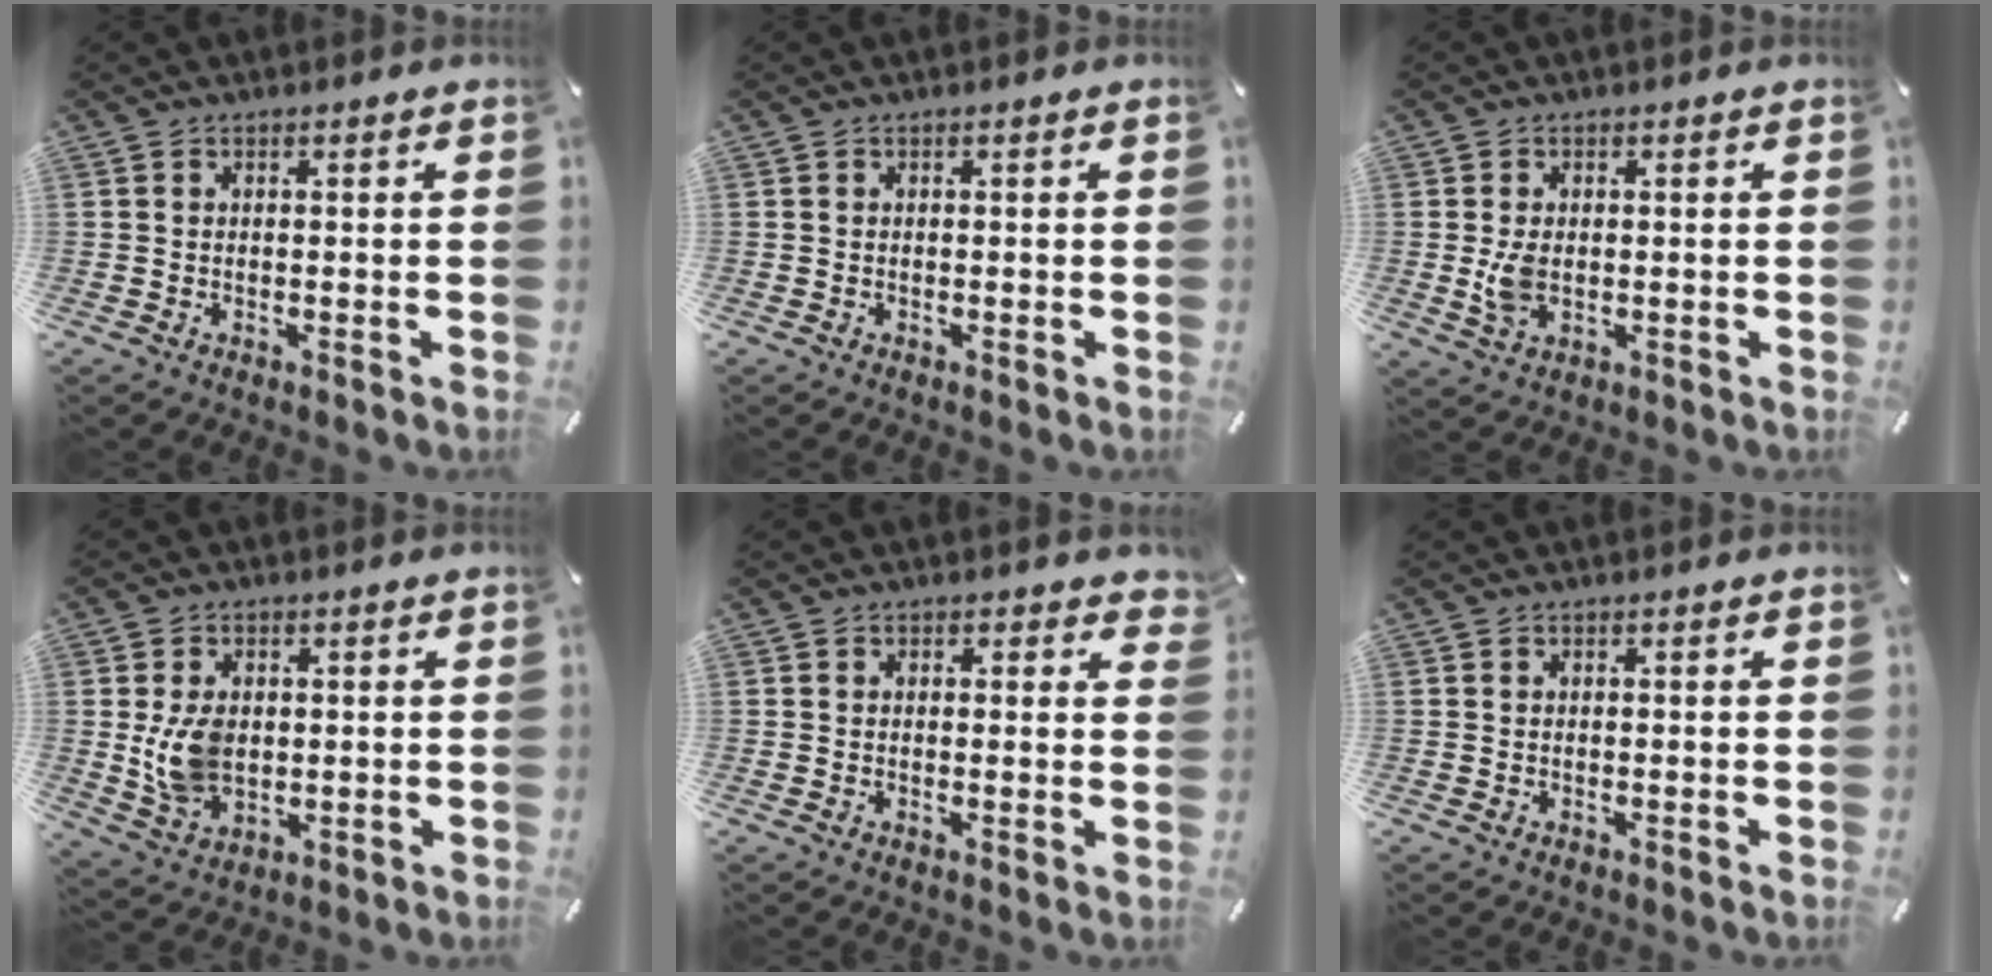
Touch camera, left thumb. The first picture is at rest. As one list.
[{"total": 0.0}, {"total": 4.6, "force": [-0.1, 3.1, 3.5], "torque": [-0.070, -0.010, -0.008]}, {"total": 9.2, "force": [0.7, 7.0, 5.9], "torque": [-0.122, -0.007, 0.010]}, {"total": 1.3, "force": [0.7, 0.9, 0.6], "torque": [0.003, -0.001, 0.009]}, {"total": 0.0}]